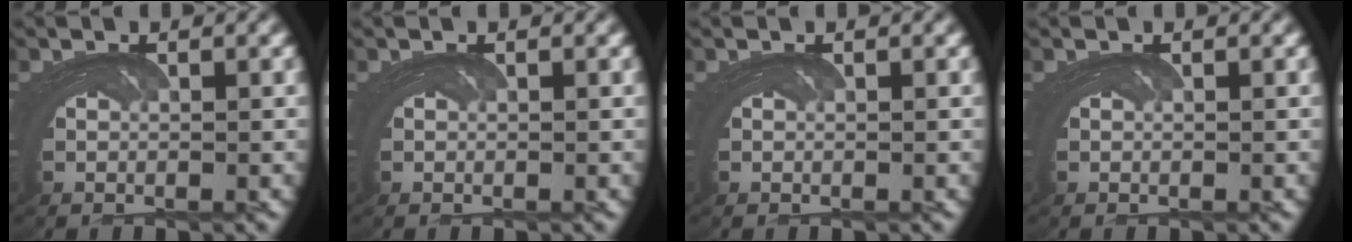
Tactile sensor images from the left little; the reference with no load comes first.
{"total": 0.0}
{"total": 0.0}
{"total": 0.0}